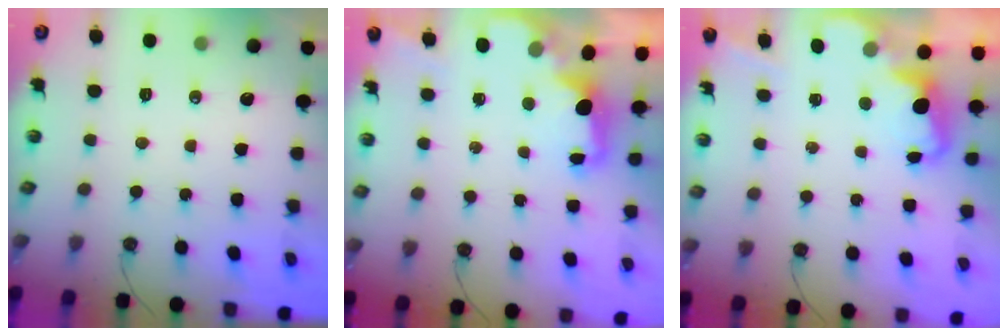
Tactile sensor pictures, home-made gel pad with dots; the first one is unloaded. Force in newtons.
{"total": 2.2, "press": 2.0, "slide": 0.8}
{"total": 2.3, "press": 2.2, "slide": 0.5}